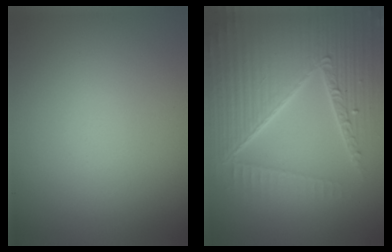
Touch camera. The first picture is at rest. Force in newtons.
{"total": 8.8, "press": 6.2, "slide": 6.2}